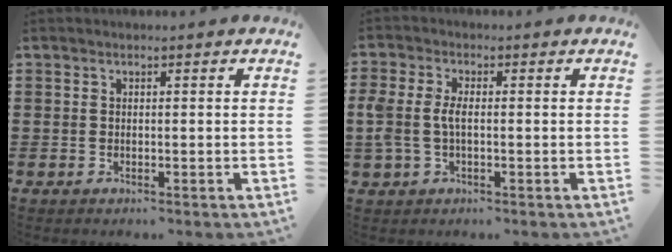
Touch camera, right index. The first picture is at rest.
{"total": 3.9, "force": [-0.4, 2.1, 3.2], "torque": [-0.093, -0.007, -0.016]}